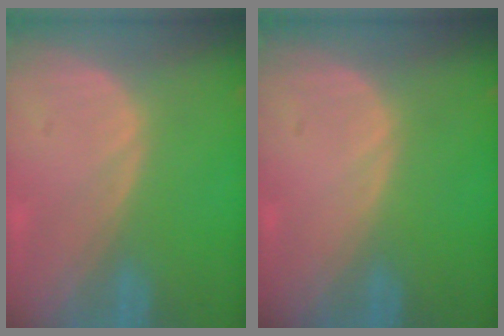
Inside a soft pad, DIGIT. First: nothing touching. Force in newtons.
{"total": 0.0}